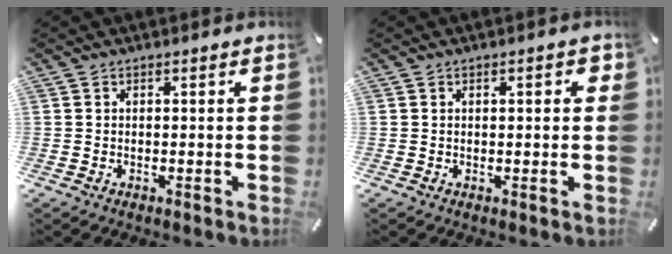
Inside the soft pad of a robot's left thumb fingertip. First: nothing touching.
{"total": 1.8, "force": [0.2, 0.9, 1.5], "torque": [-0.022, 0.003, 0.000]}